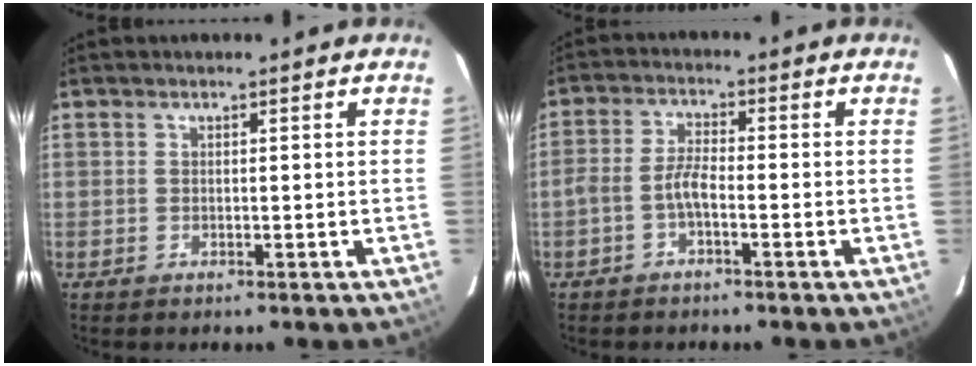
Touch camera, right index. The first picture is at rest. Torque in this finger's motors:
{"motor_torque": [0.59, -0.49, 0.38, 0.11]}